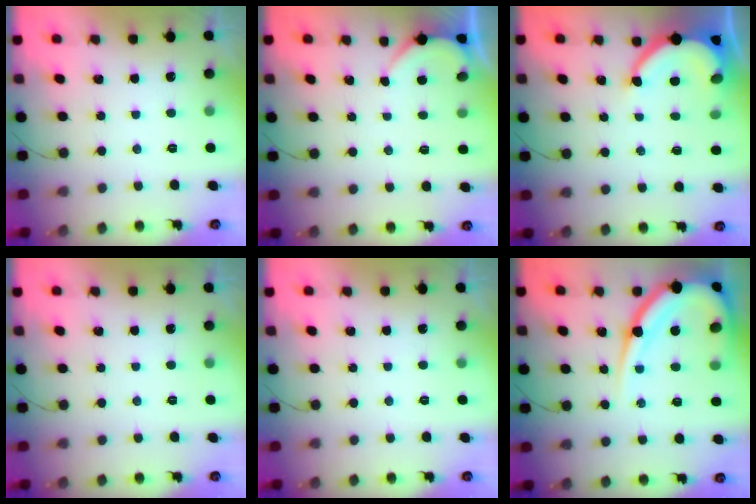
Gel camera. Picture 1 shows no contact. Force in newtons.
{"total": 2.1, "press": 2.1, "slide": 0.3}
{"total": 8.1, "press": 8.0, "slide": 0.5}
{"total": 0.0}
{"total": 0.0}
{"total": 17.5, "press": 17.4, "slide": 1.8}